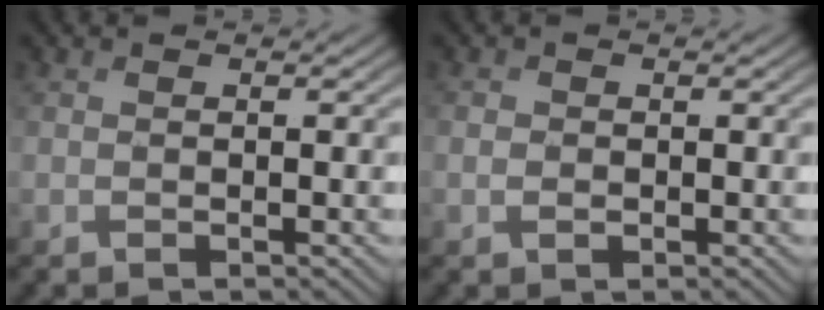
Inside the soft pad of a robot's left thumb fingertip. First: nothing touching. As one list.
[{"total": 1.4, "force": [-0.2, 1.2, 0.7], "torque": [-0.017, -0.003, -0.008]}]